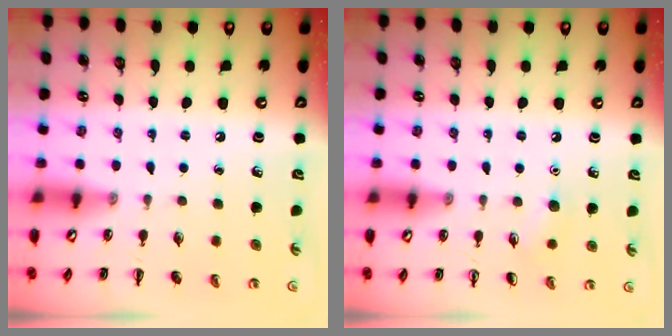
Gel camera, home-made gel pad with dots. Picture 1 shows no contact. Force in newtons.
{"total": 5.8, "press": 5.6, "slide": 1.4}